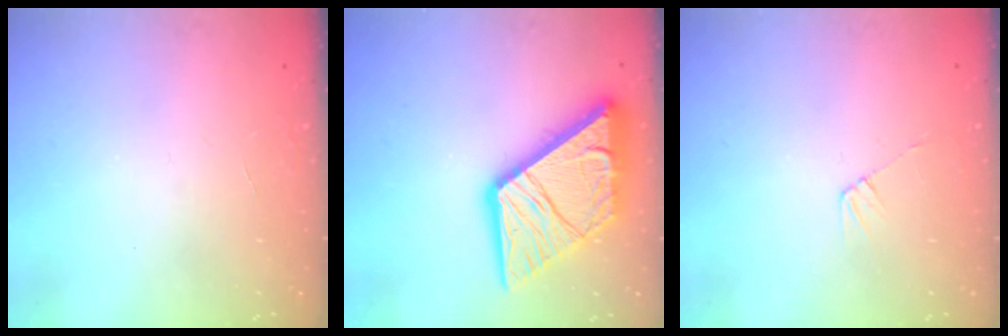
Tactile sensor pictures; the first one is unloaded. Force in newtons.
{"total": 21.7, "press": 21.5, "slide": 2.5}
{"total": 5.2, "press": 5.2, "slide": 0.6}